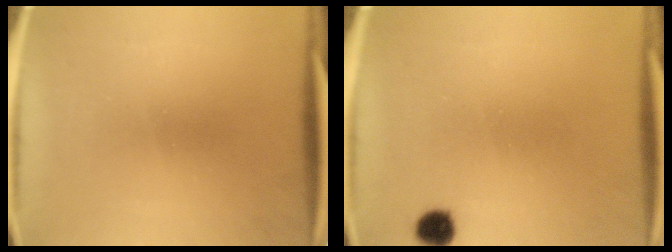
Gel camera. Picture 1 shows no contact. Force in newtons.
{"total": 3.2}